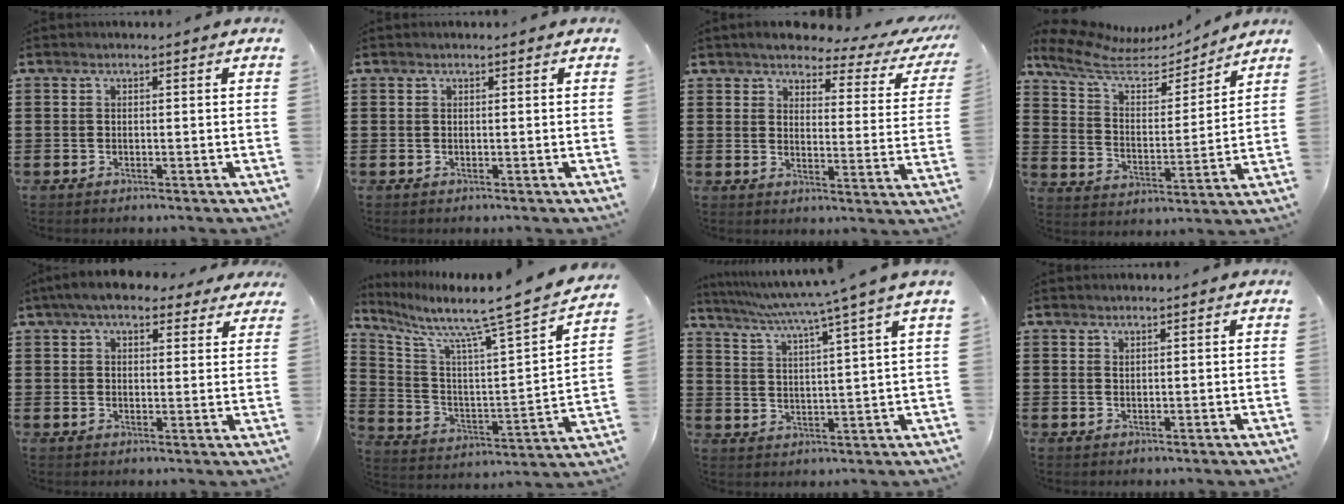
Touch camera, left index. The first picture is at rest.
{"total": 0.0}
{"total": 4.2, "force": [3.7, 0.8, 1.9], "torque": [-0.053, -0.022, 0.056]}
{"total": 8.5, "force": [6.7, 3.0, 4.2], "torque": [-0.112, -0.033, 0.114]}
{"total": 6.1, "force": [4.9, 2.0, 3.2], "torque": [-0.076, 0.004, 0.090]}
{"total": 8.8, "force": [7.5, -0.1, 4.7], "torque": [-0.119, -0.068, 0.110]}
{"total": 5.5, "force": [4.4, -1.7, 2.9], "torque": [-0.074, -0.041, 0.065]}
{"total": 0.7, "force": [0.7, 0.2, 0.2], "torque": [-0.006, 0.000, 0.014]}